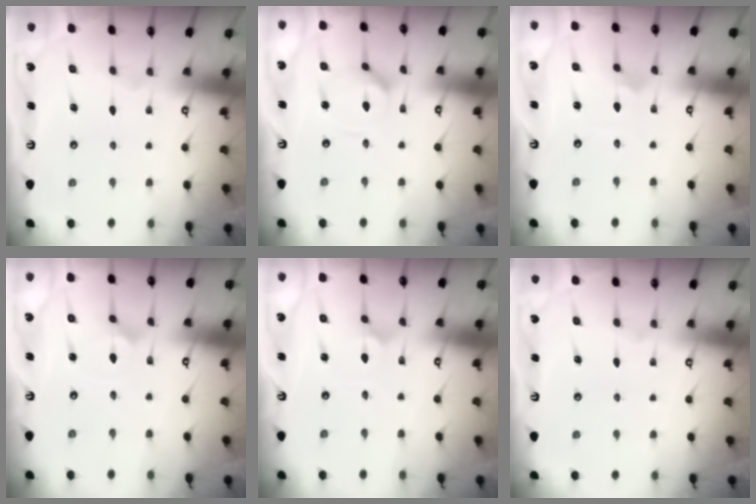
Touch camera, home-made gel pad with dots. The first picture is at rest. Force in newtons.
{"total": 8.8, "press": 8.7, "slide": 0.9}
{"total": 1.7, "press": 1.7, "slide": 0.1}
{"total": 2.3, "press": 2.3, "slide": 0.3}
{"total": 1.8, "press": 1.8, "slide": 0.1}
{"total": 0.0}